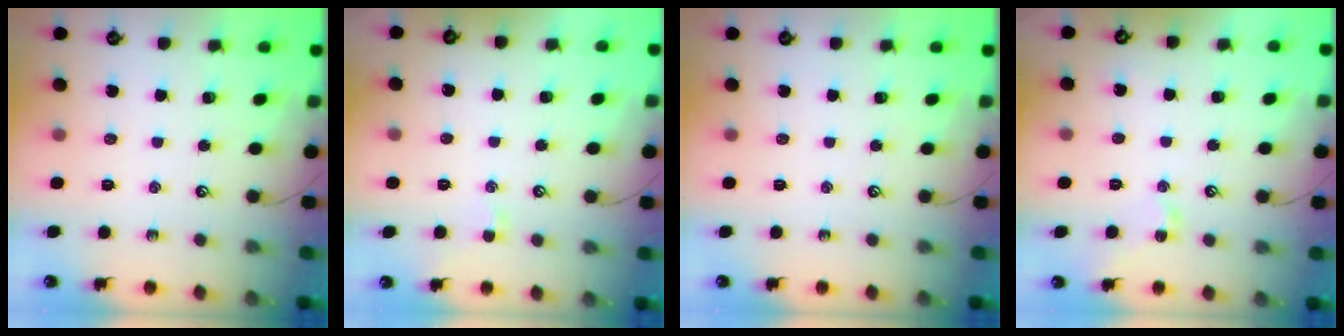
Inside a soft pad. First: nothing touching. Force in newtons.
{"total": 0.6, "press": 0.1, "slide": 0.5}
{"total": 0.0}
{"total": 2.2, "press": 2.1, "slide": 0.7}